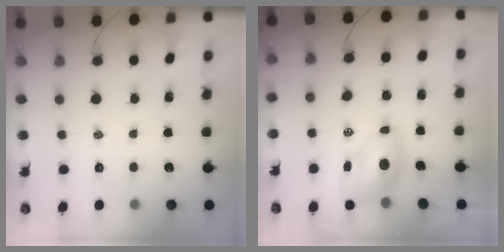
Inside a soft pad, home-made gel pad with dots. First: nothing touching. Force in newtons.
{"total": 6.7, "press": 6.6, "slide": 1.1}